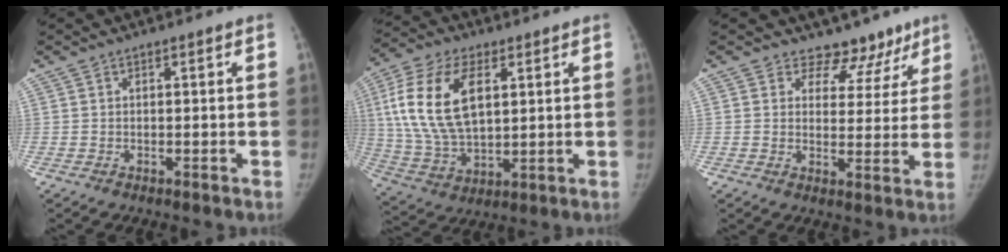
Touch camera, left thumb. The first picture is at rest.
{"total": 18.5, "force": [4.9, 10.3, 14.6], "torque": [-0.281, -0.007, 0.096]}
{"total": 9.2, "force": [7.3, 5.6, 0.9], "torque": [0.039, -0.039, 0.082]}